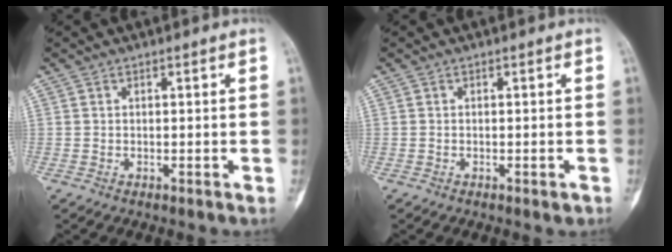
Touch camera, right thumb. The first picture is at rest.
{"total": 0.9, "force": [-0.5, 0.3, 0.7], "torque": [-0.008, -0.001, -0.006]}